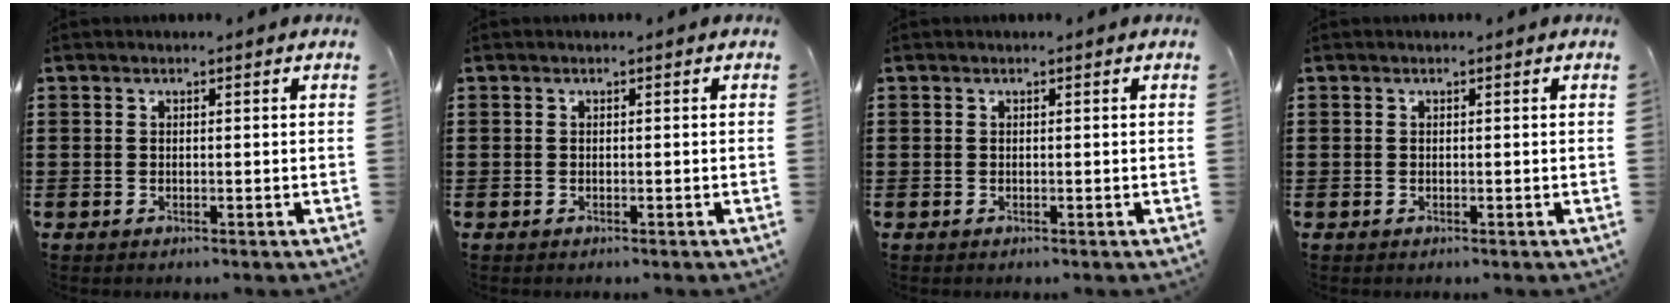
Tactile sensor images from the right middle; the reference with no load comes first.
{"total": 0.0}
{"total": 0.0}
{"total": 0.0}